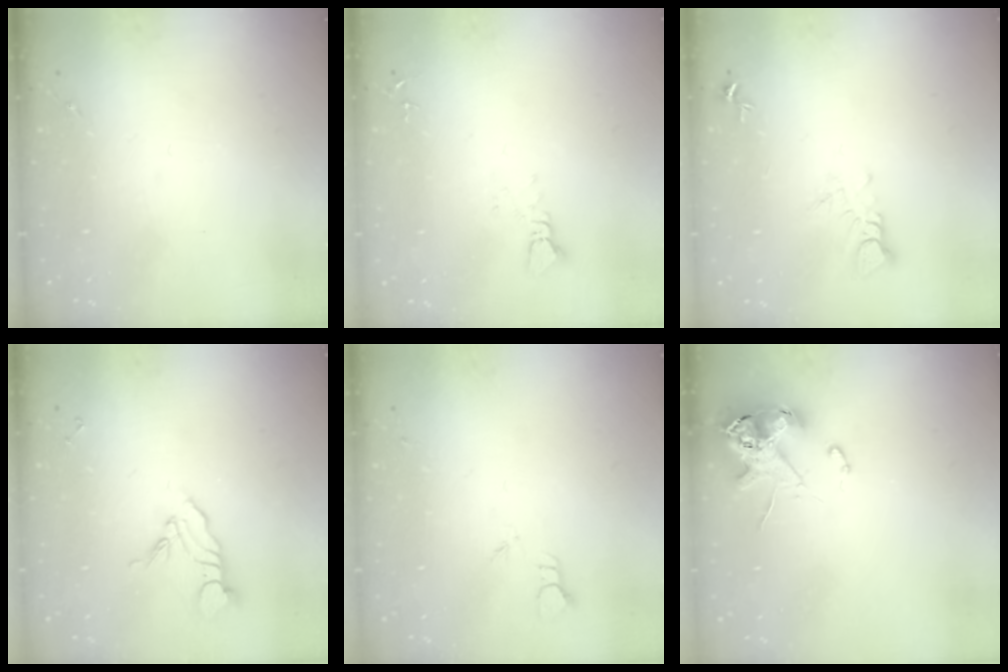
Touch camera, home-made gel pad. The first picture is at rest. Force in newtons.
{"total": 2.4, "press": 2.4, "slide": 0.1}
{"total": 3.8, "press": 3.7, "slide": 0.2}
{"total": 8.5, "press": 8.4, "slide": 0.9}
{"total": 2.0, "press": 2.0, "slide": 0.1}
{"total": 11.7, "press": 11.5, "slide": 1.7}